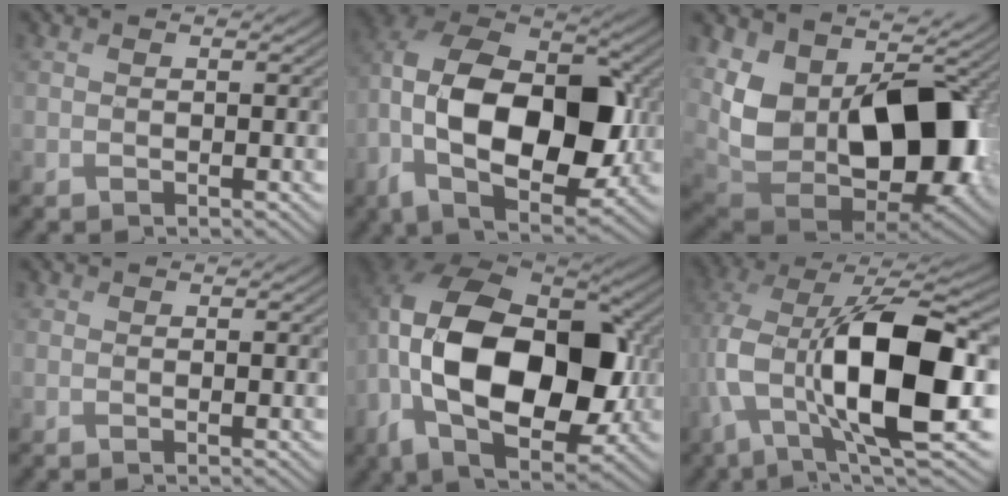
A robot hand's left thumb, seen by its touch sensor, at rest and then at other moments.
{"total": 17.8, "force": [-2.7, 11.0, 13.7], "torque": [-0.273, -0.019, -0.046]}
{"total": 17.4, "force": [2.0, 11.5, 12.9], "torque": [-0.270, -0.022, 0.050]}
{"total": 0.6, "force": [0.1, 0.3, 0.5], "torque": [-0.008, -0.003, 0.000]}
{"total": 19.7, "force": [-2.1, 12.6, 14.9], "torque": [-0.314, -0.020, -0.026]}
{"total": 17.0, "force": [-1.2, 7.7, 15.1], "torque": [-0.303, -0.003, -0.020]}